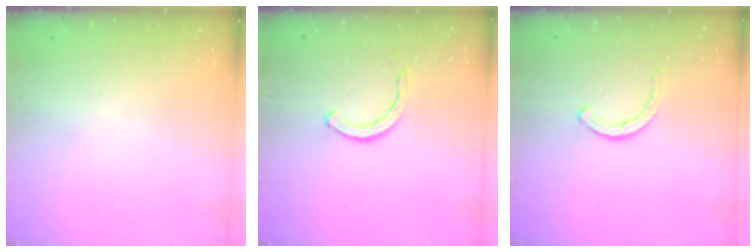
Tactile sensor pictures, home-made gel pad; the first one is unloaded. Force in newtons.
{"total": 2.4, "press": 2.3, "slide": 0.4}
{"total": 2.8, "press": 2.8, "slide": 0.2}